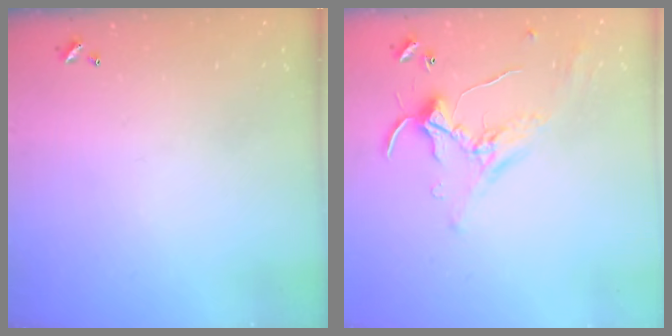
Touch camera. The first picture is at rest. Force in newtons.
{"total": 1.0, "press": 0.5, "slide": 0.8}